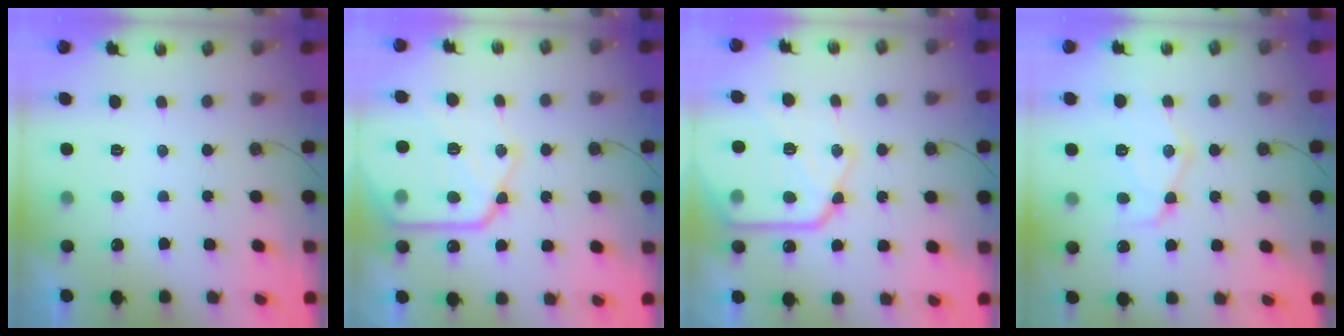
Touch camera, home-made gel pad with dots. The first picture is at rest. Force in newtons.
{"total": 19.6, "press": 19.5, "slide": 1.1}
{"total": 19.6, "press": 19.5, "slide": 1.1}
{"total": 13.8, "press": 13.7, "slide": 1.1}